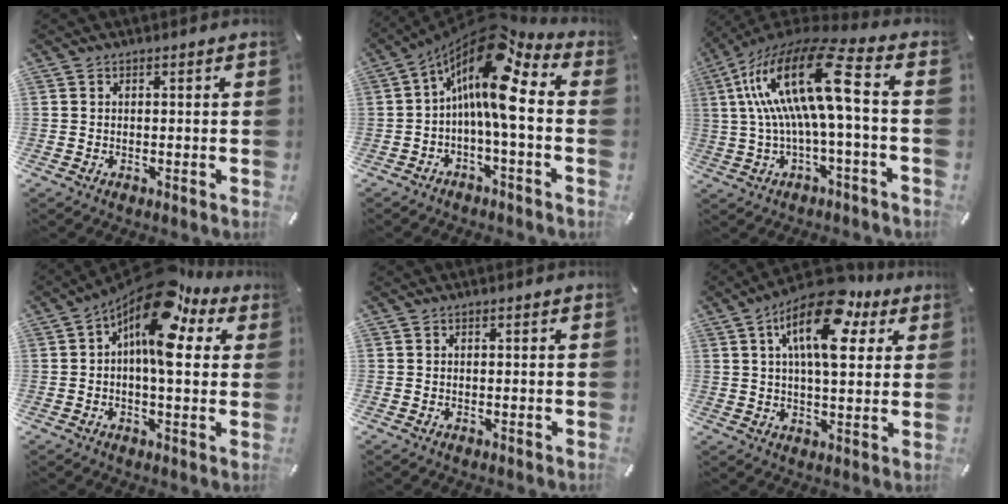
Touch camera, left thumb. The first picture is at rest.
{"total": 15.2, "force": [3.0, 4.8, 14.1], "torque": [-0.258, -0.032, 0.035]}
{"total": 21.1, "force": [3.0, 4.9, 20.3], "torque": [-0.427, -0.010, 0.036]}
{"total": 16.4, "force": [7.2, 6.8, 13.0], "torque": [-0.221, -0.051, 0.118]}
{"total": 0.0}
{"total": 17.4, "force": [8.1, 7.9, 13.2], "torque": [-0.209, -0.028, 0.130]}